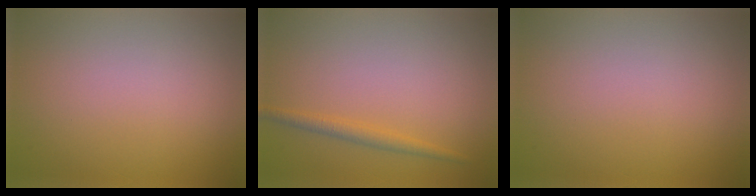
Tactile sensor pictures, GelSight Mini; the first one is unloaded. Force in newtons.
{"total": 1.5, "press": 1.5, "slide": 0.1}
{"total": 0.0}